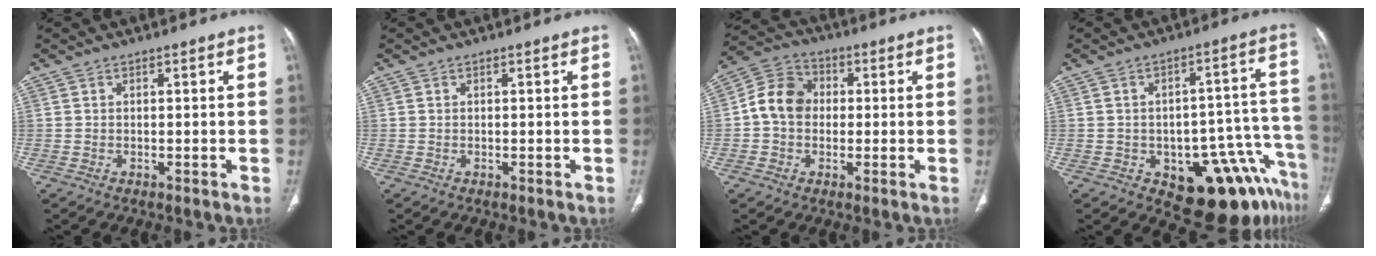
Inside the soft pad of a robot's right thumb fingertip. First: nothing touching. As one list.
[{"total": 0.0}, {"total": 8.9, "force": [0.1, 7.3, 5.0], "torque": [-0.079, 0.027, -0.012]}, {"total": 17.1, "force": [-9.5, 7.3, 12.3], "torque": [-0.066, 0.087, -0.116]}]